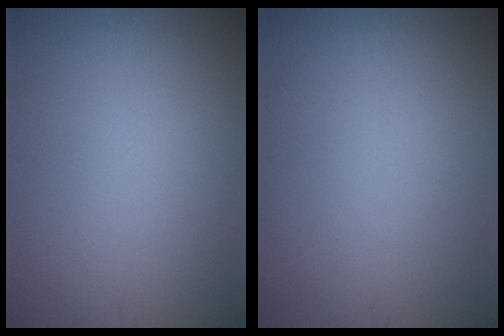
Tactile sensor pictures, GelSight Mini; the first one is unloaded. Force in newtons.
{"total": 0.0}